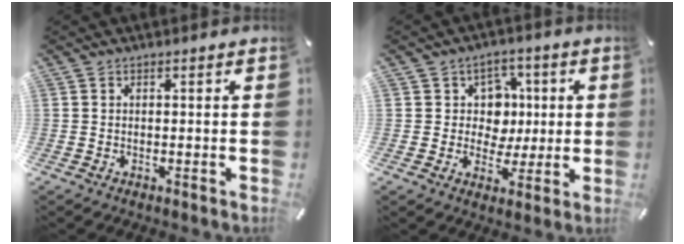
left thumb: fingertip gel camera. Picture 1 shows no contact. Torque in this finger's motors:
{"motor_torque": [0.56, 0.94, 0.19, -0.44, 0.11]}